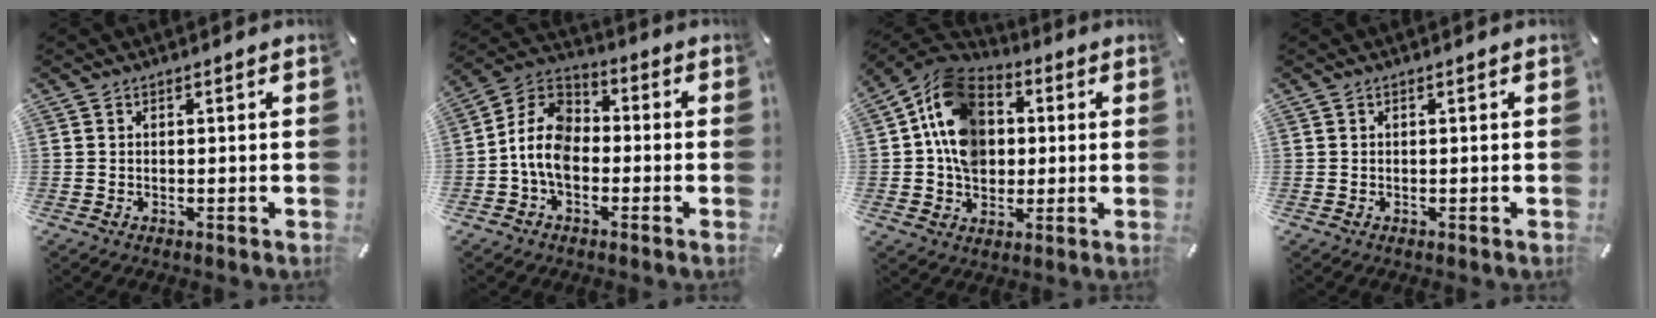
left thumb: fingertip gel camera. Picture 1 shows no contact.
{"total": 9.9, "force": [-3.3, 6.9, 6.3], "torque": [-0.157, 0.007, -0.071]}
{"total": 14.4, "force": [1.1, 11.8, 8.1], "torque": [-0.171, 0.009, 0.017]}
{"total": 0.0}